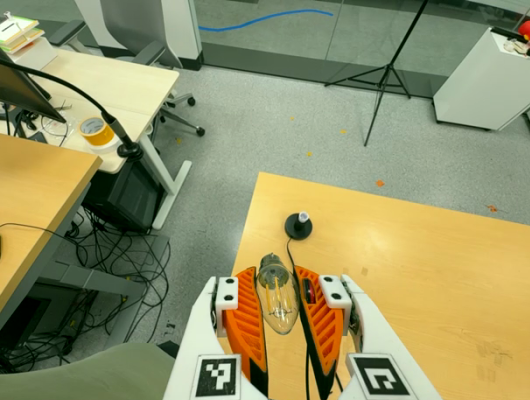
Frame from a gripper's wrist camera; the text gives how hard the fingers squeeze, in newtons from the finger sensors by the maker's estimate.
{"total": 19.3, "left": 21.7, "right": 17.0}